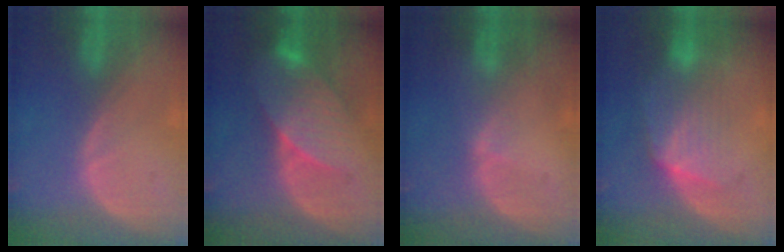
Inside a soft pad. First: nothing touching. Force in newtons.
{"total": 8.0, "press": 7.8, "slide": 2.0}
{"total": 0.8, "press": 0.8, "slide": 0.2}
{"total": 7.4, "press": 6.9, "slide": 2.5}